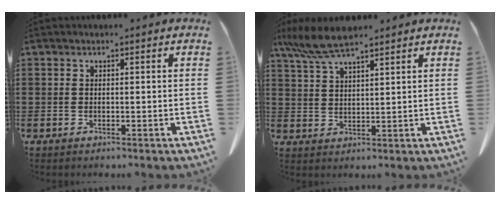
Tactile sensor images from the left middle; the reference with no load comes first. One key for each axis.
{"total": 6.7, "fx": 5.2, "fy": 1.1, "fz": 4.0, "tx": -0.091, "ty": -0.009, "tz": 0.097}